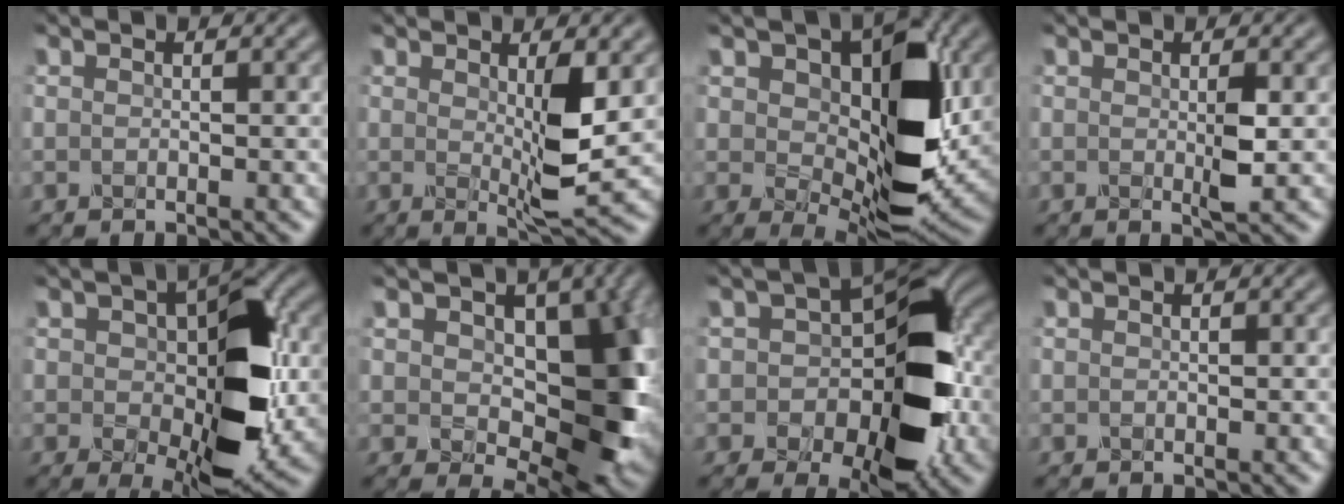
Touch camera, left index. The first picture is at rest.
{"total": 4.3, "force": [0.5, 0.8, 4.2], "torque": [-0.070, -0.014, 0.011]}
{"total": 12.4, "force": [2.0, 7.1, 9.9], "torque": [-0.146, -0.014, 0.037]}
{"total": 1.9, "force": [0.0, 0.2, 1.9], "torque": [-0.032, -0.004, -0.002]}
{"total": 10.5, "force": [-0.3, 5.6, 8.9], "torque": [-0.138, -0.005, 0.005]}
{"total": 12.0, "force": [1.7, 7.7, 9.0], "torque": [-0.114, -0.011, 0.029]}
{"total": 10.7, "force": [-1.3, 6.4, 8.5], "torque": [-0.106, 0.012, -0.024]}
{"total": 0.0}